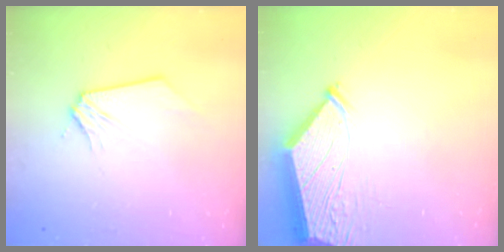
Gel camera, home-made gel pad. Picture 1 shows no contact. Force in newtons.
{"total": 7.1, "press": 7.1, "slide": 0.8}